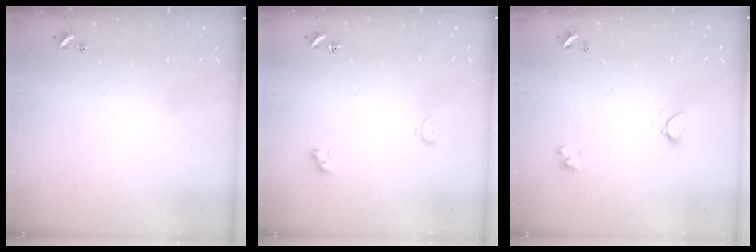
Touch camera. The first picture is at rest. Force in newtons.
{"total": 2.3, "press": 2.1, "slide": 0.8}
{"total": 1.7, "press": 1.6, "slide": 0.3}